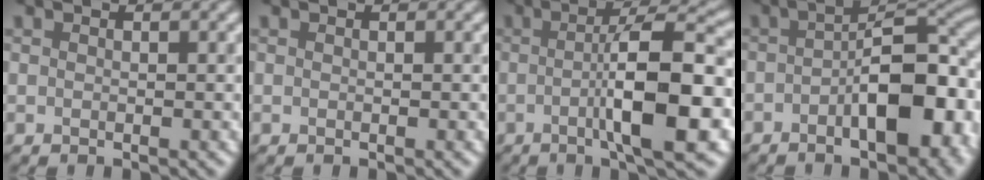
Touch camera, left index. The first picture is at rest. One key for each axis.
{"total": 0.0}
{"total": 9.4, "fx": -1.8, "fy": 1.9, "fz": 9.0, "tx": -0.122, "ty": 0.013, "tz": -0.035}
{"total": 10.3, "fx": -2.9, "fy": 4.8, "fz": 8.6, "tx": -0.109, "ty": 0.010, "tz": -0.048}